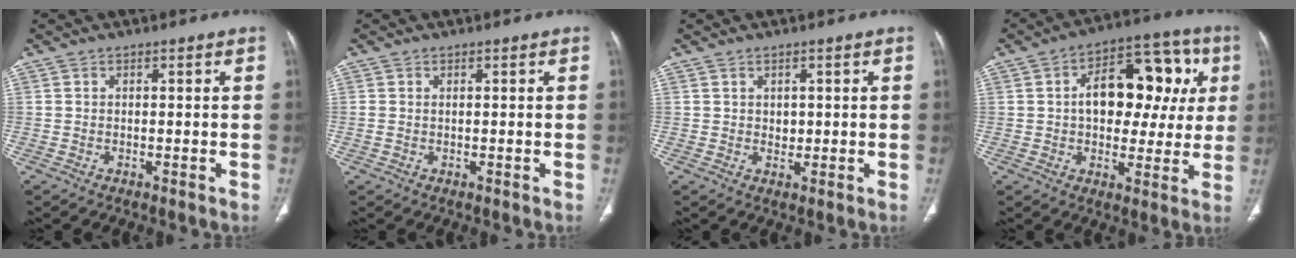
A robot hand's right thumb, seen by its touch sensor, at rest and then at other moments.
{"total": 1.0, "force": [0.1, 0.6, 0.7], "torque": [-0.028, 0.010, 0.007]}
{"total": 1.4, "force": [0.4, 1.1, 0.8], "torque": [-0.005, -0.003, 0.009]}
{"total": 18.1, "force": [3.1, 11.1, 14.0], "torque": [-0.144, 0.031, 0.044]}